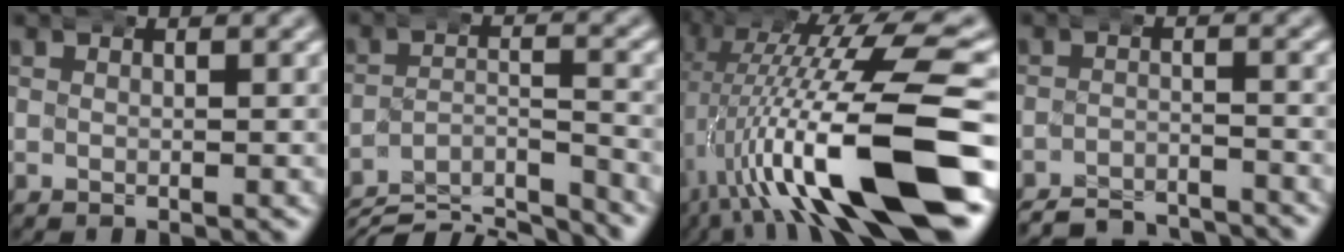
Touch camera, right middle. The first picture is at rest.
{"total": 8.2, "force": [-7.0, 3.0, 3.0], "torque": [-0.043, -0.021, -0.116]}
{"total": 14.1, "force": [-1.8, 5.0, 13.0], "torque": [-0.217, -0.003, -0.022]}
{"total": 6.9, "force": [-6.7, 1.6, 0.7], "torque": [-0.009, -0.016, -0.112]}